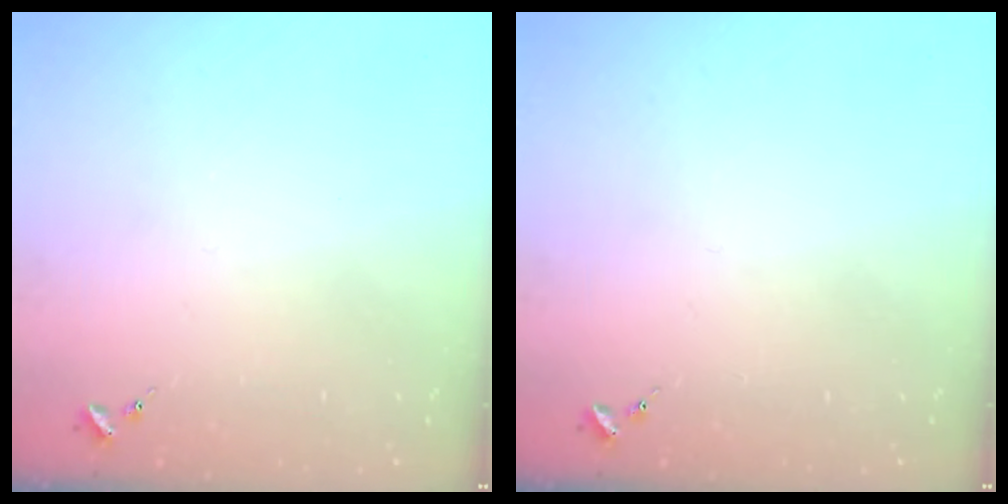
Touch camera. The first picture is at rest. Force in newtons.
{"total": 0.0}